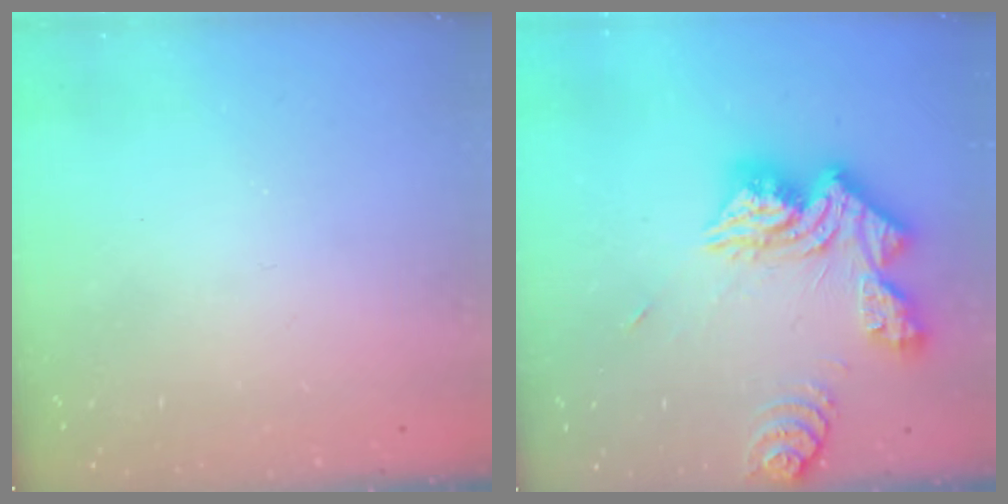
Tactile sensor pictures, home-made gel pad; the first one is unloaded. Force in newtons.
{"total": 18.5, "press": 18.4, "slide": 1.6}